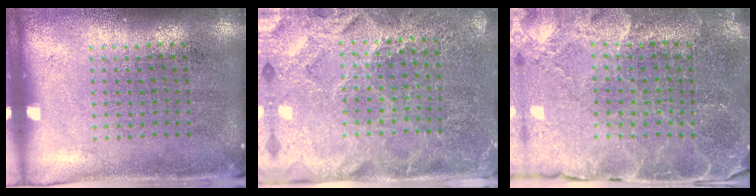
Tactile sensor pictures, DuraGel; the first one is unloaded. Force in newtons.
{"total": 3.6, "press": 3.3, "slide": 1.4}
{"total": 3.0, "press": 3.0, "slide": 0.7}